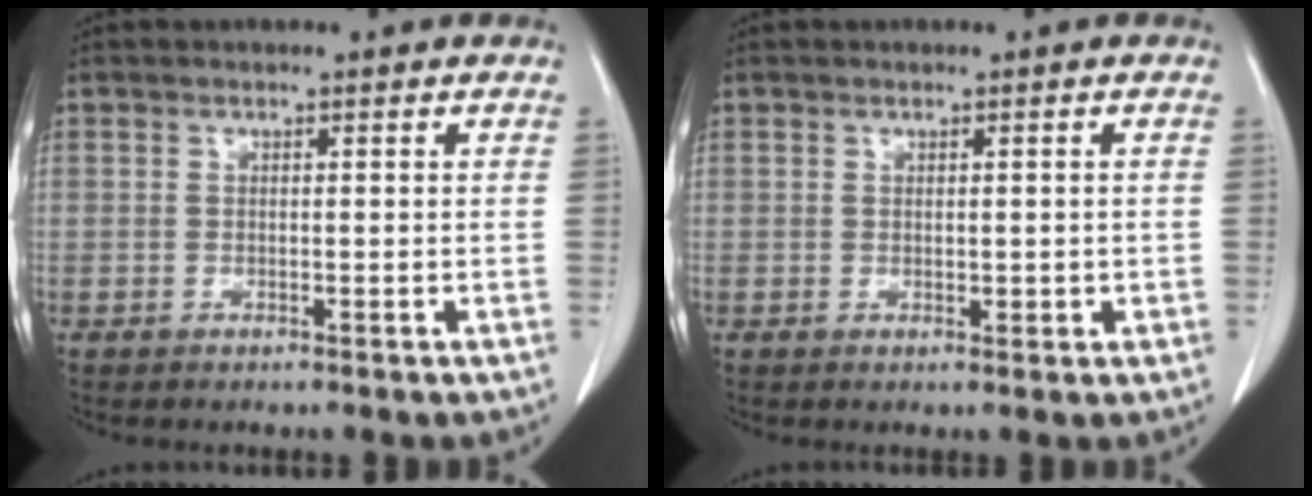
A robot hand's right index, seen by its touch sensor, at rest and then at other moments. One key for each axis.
{"total": 1.3, "fx": -0.1, "fy": 0.7, "fz": 1.1, "tx": -0.015, "ty": -0.002, "tz": 0.002}